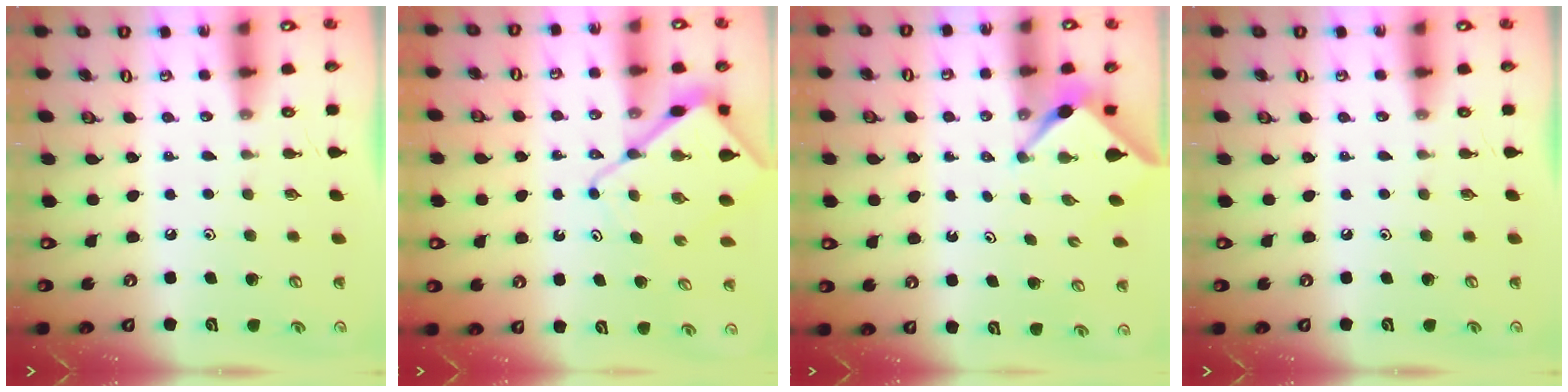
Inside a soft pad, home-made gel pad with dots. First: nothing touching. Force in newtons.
{"total": 9.7, "press": 9.7, "slide": 1.0}
{"total": 3.2, "press": 3.1, "slide": 0.3}
{"total": 0.0}